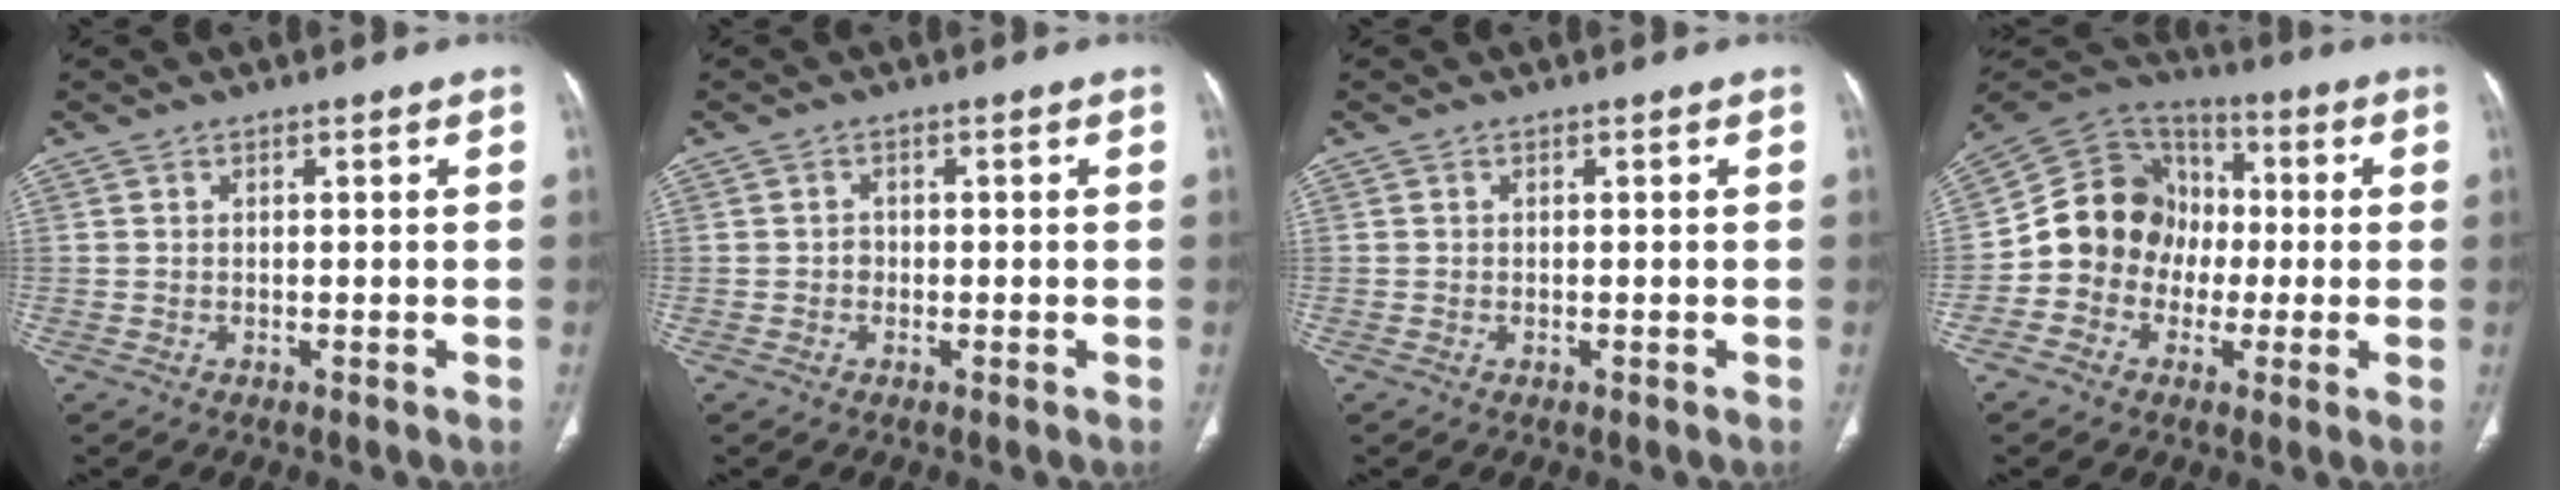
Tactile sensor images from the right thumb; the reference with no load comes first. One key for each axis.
{"total": 1.0, "fx": -0.3, "fy": 0.9, "fz": 0.4, "tx": 0.001, "ty": 0.005, "tz": -0.007}
{"total": 0.0}
{"total": 14.5, "fx": -2.0, "fy": 12.9, "fz": 6.3, "tx": -0.075, "ty": 0.042, "tz": -0.045}